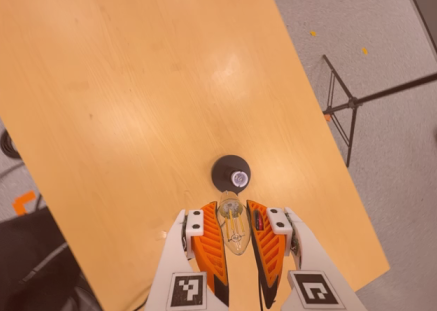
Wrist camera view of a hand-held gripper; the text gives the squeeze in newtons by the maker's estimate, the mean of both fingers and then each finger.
{"total": 21.5, "left": 24.8, "right": 18.2}